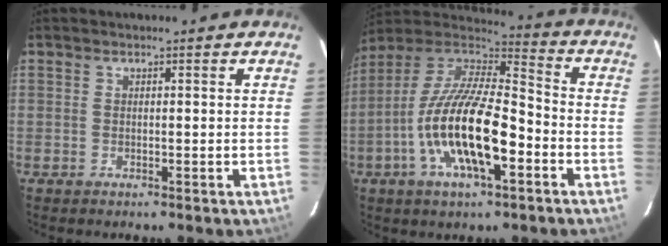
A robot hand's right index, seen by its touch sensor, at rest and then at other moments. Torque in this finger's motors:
{"motor_torque": [1.43, -0.71, 1.05, 0.21]}